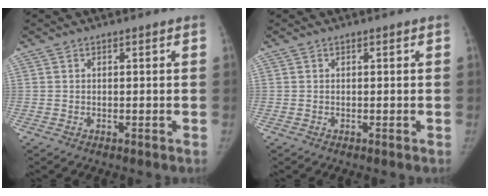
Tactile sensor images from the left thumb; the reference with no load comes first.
{"total": 0.0}